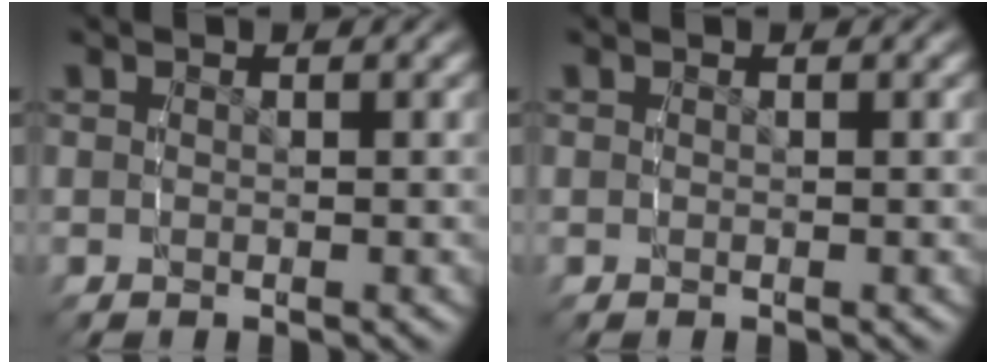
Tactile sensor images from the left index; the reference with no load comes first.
{"total": 0.0}